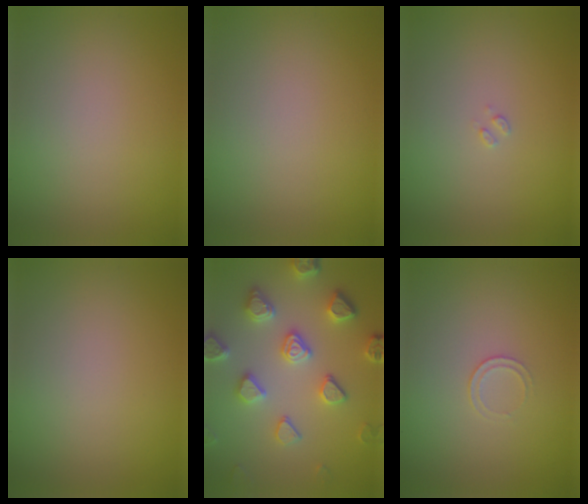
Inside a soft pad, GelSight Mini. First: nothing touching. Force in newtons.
{"total": 0.0}
{"total": 0.6, "press": 0.6, "slide": 0.2}
{"total": 0.0}
{"total": 5.4, "press": 4.9, "slide": 2.4}
{"total": 0.7, "press": 0.3, "slide": 0.6}